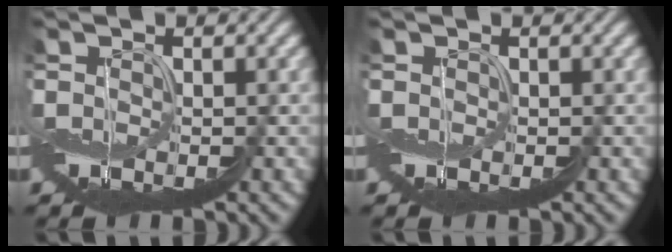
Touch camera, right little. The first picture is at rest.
{"total": 0.0}